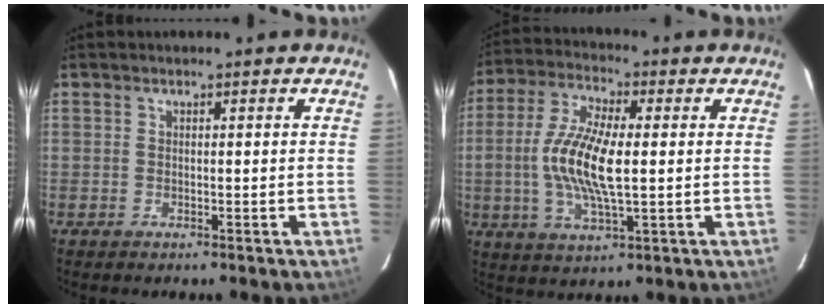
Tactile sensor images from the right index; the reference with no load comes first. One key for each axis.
{"total": 13.0, "fx": -0.2, "fy": 4.2, "fz": 12.3, "tx": -0.254, "ty": 0.004, "tz": -0.006}